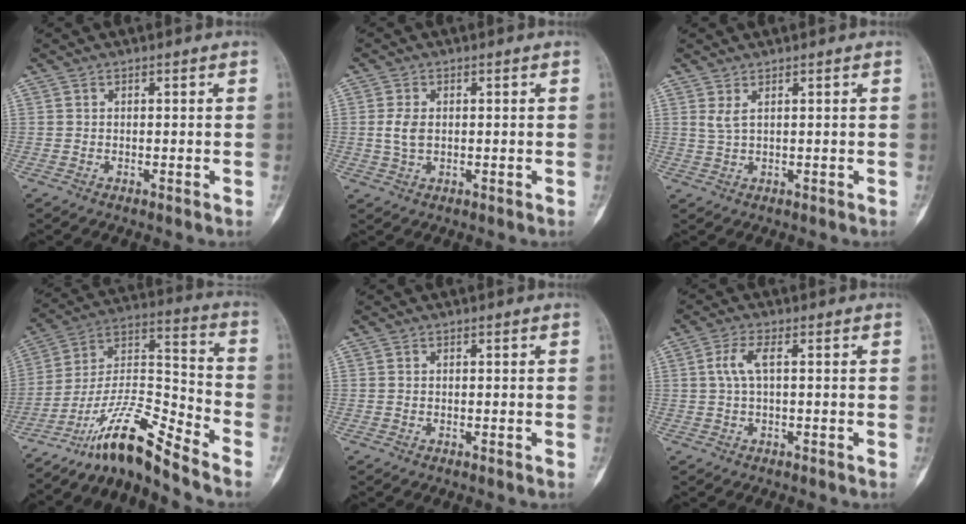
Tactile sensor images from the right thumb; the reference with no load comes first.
{"total": 3.6, "force": [0.2, 2.2, 2.8], "torque": [-0.060, 0.002, 0.004]}
{"total": 1.9, "force": [1.0, 0.4, 1.6], "torque": [-0.043, 0.000, 0.027]}
{"total": 13.6, "force": [-11.6, 1.1, 7.0], "torque": [-0.136, 0.103, -0.218]}
{"total": 0.0}
{"total": 3.5, "force": [0.4, 1.2, 3.2], "torque": [-0.079, 0.010, 0.008]}